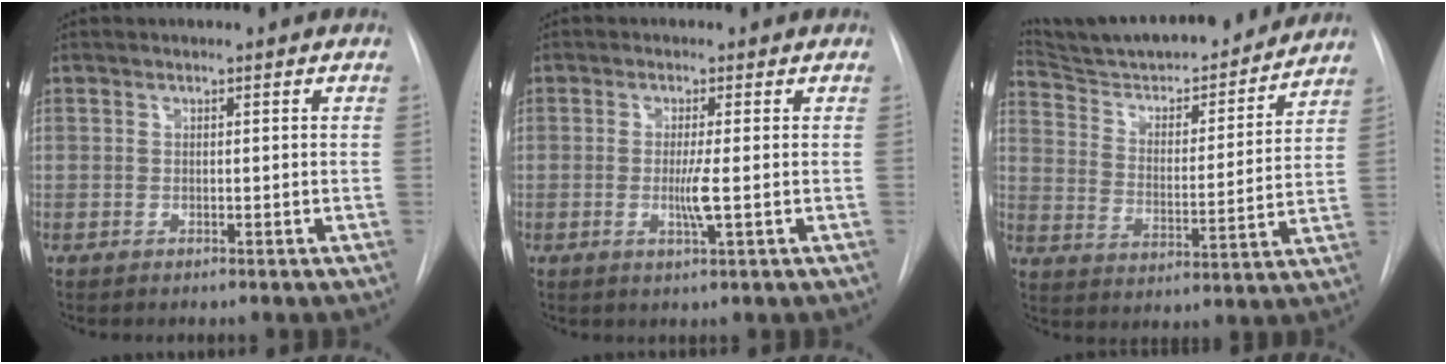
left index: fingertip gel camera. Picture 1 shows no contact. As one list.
[{"total": 3.1, "force": [-0.6, -0.2, 3.1], "torque": [-0.062, -0.009, -0.013]}, {"total": 21.0, "force": [19.5, 3.0, 7.1], "torque": [-0.106, -0.015, 0.287]}]